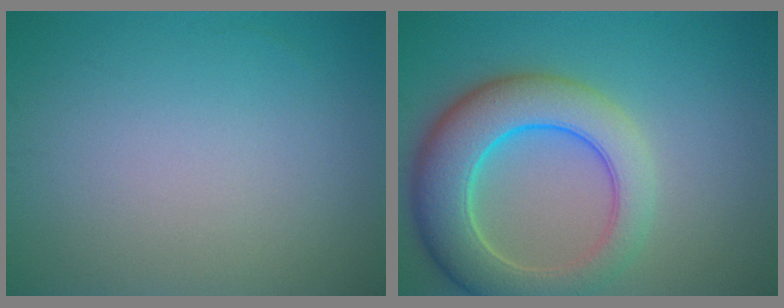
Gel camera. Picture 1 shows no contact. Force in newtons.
{"total": 8.7, "press": 8.7, "slide": 0.4}